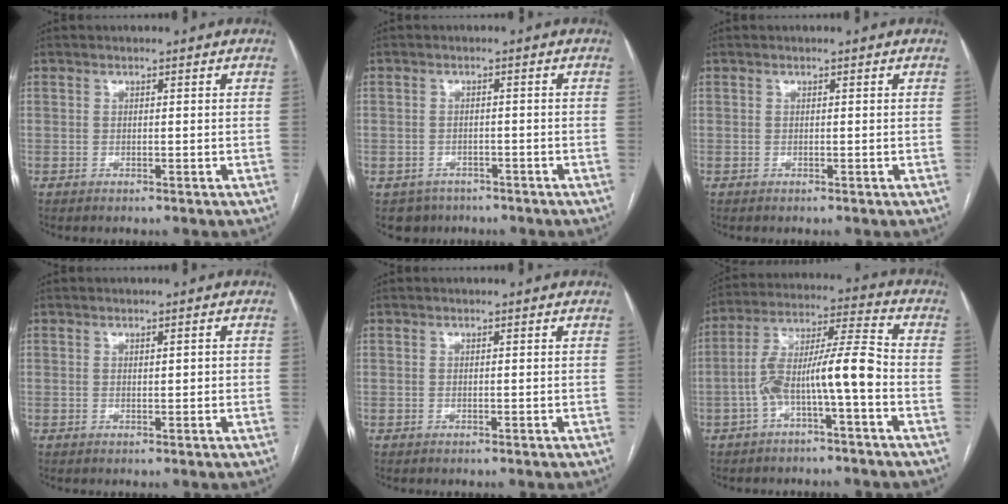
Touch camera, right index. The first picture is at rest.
{"total": 4.2, "force": [-2.6, 3.2, 0.0], "torque": [0.005, 0.009, -0.037]}
{"total": 0.0}
{"total": 1.4, "force": [0.2, 0.4, 1.3], "torque": [-0.021, 0.003, 0.003]}
{"total": 0.0}
{"total": 10.8, "force": [-3.4, 1.0, 10.2], "torque": [-0.189, 0.038, -0.060]}